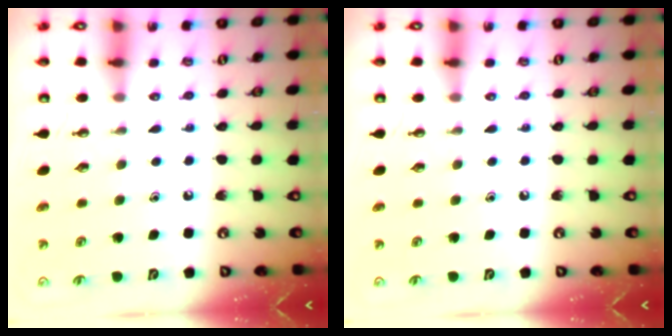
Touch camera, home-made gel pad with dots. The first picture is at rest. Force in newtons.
{"total": 0.0}